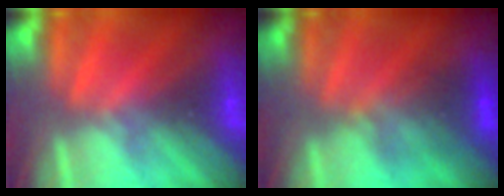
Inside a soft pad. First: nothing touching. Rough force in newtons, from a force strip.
{"total": 2.5}